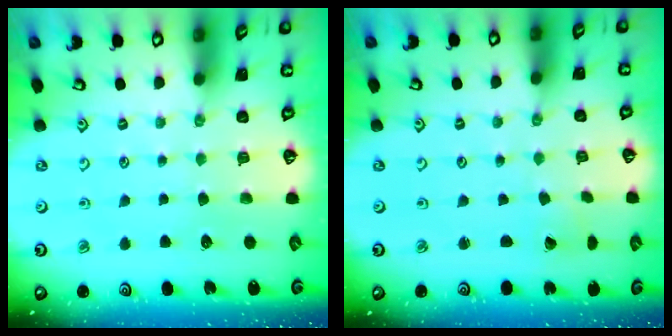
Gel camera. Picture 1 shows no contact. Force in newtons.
{"total": 1.2, "press": 1.2, "slide": 0.1}